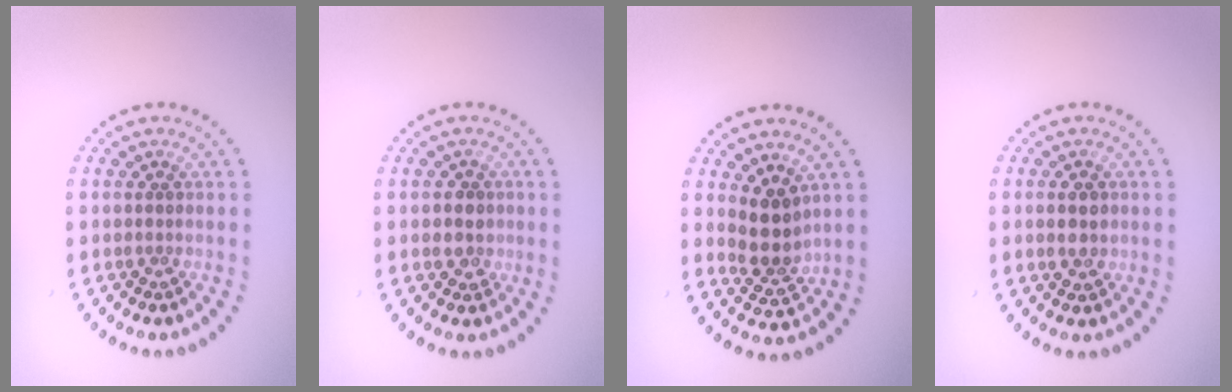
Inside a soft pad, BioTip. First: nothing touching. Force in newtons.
{"total": 2.1, "press": 2.0, "slide": 0.8}
{"total": 3.2, "press": 2.7, "slide": 1.7}
{"total": 1.9, "press": 1.9, "slide": 0.1}